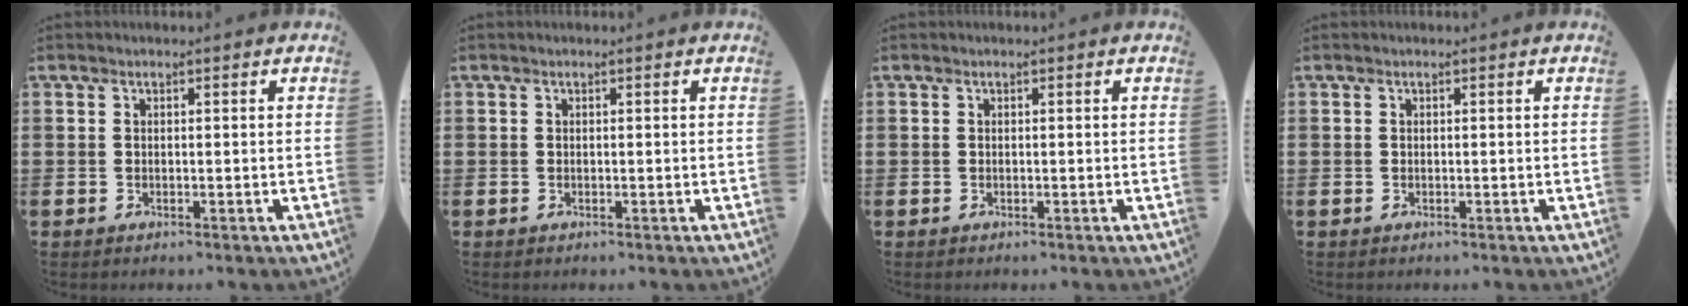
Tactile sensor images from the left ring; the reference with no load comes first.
{"total": 0.0}
{"total": 0.0}
{"total": 0.0}